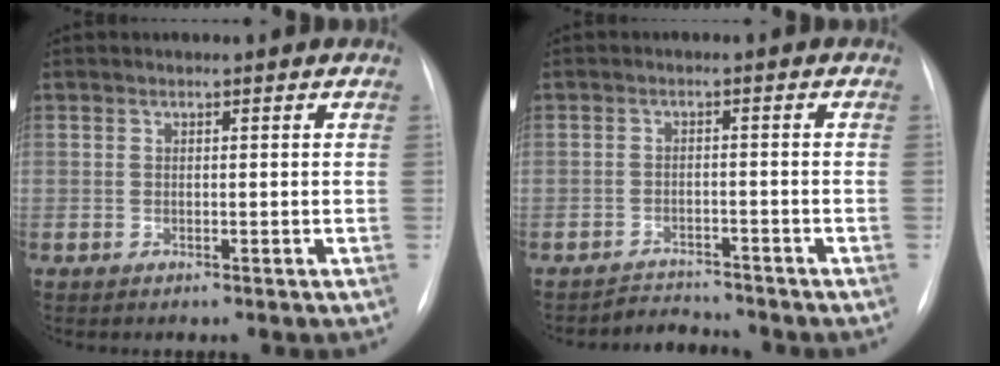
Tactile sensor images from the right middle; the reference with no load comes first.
{"total": 3.3, "force": [-3.2, 0.1, -1.0], "torque": [0.016, -0.007, -0.048]}